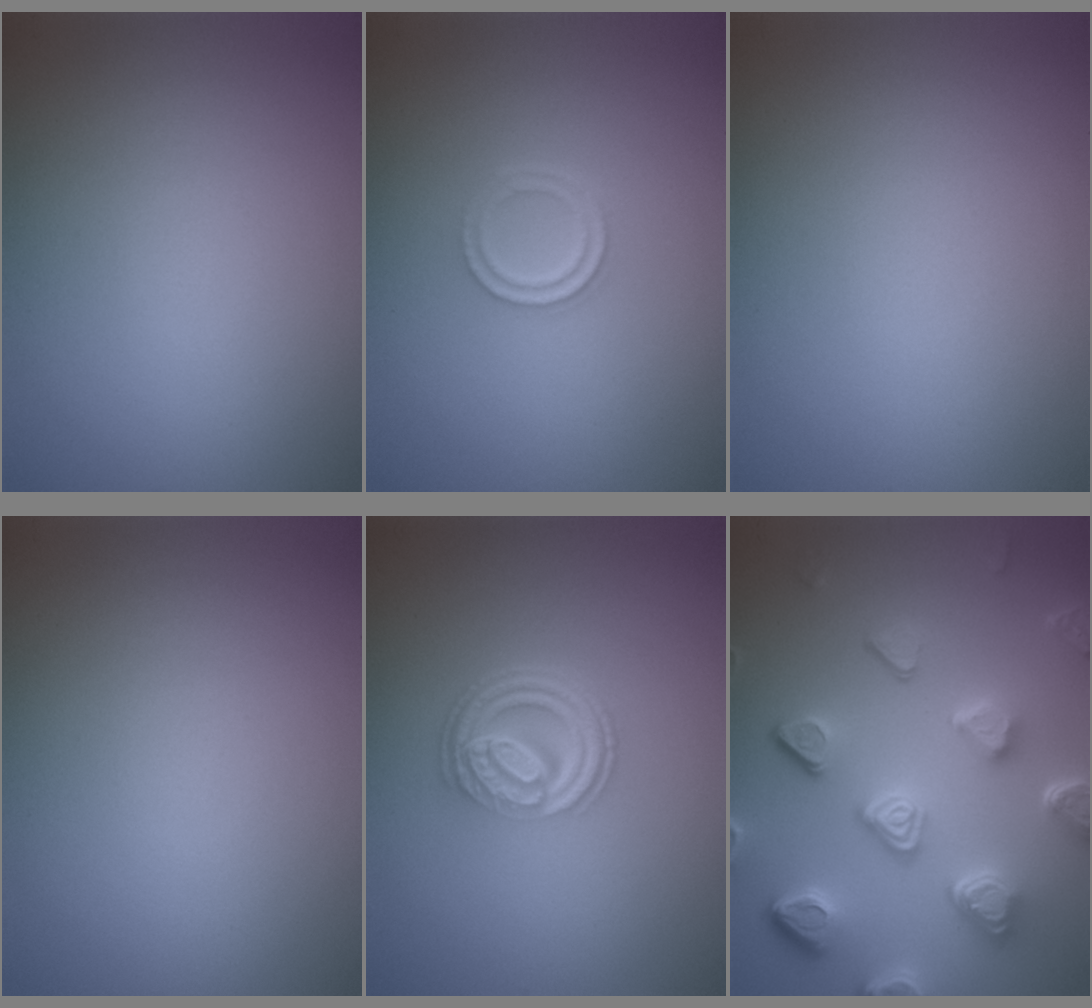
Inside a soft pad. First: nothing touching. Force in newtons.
{"total": 1.7, "press": 1.6, "slide": 0.4}
{"total": 0.0}
{"total": 0.0}
{"total": 4.8, "press": 3.3, "slide": 3.5}
{"total": 7.3, "press": 5.6, "slide": 4.7}